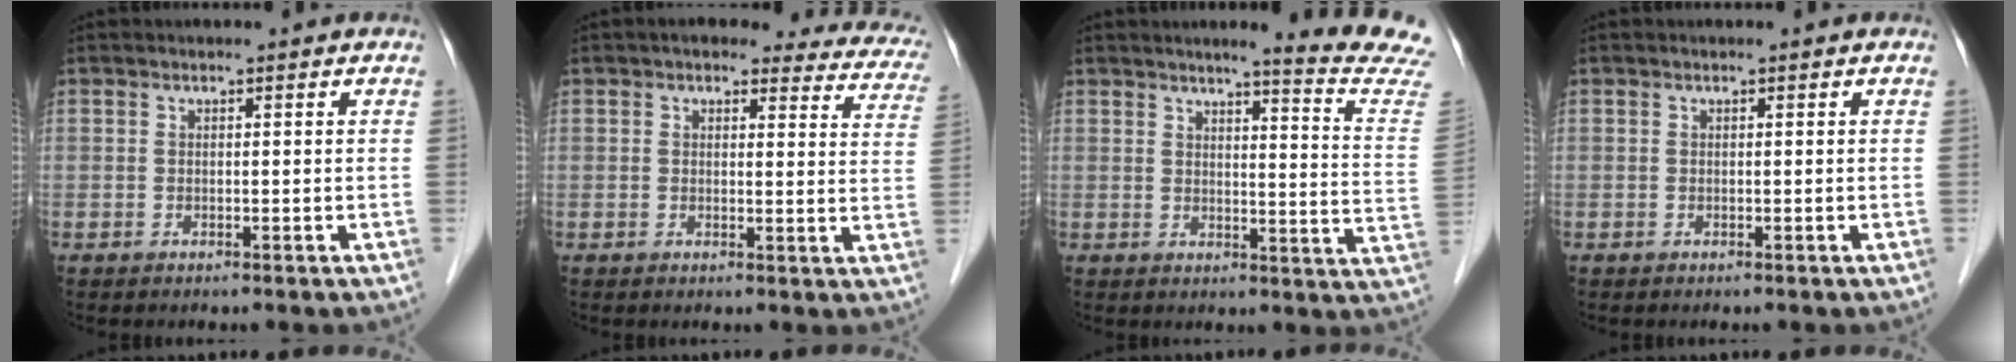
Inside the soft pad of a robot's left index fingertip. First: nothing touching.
{"total": 15.6, "force": [13.7, 5.1, 5.5], "torque": [-0.025, -0.001, 0.124]}
{"total": 13.1, "force": [12.1, -1.8, 4.7], "torque": [-0.057, -0.090, 0.123]}
{"total": 0.0}